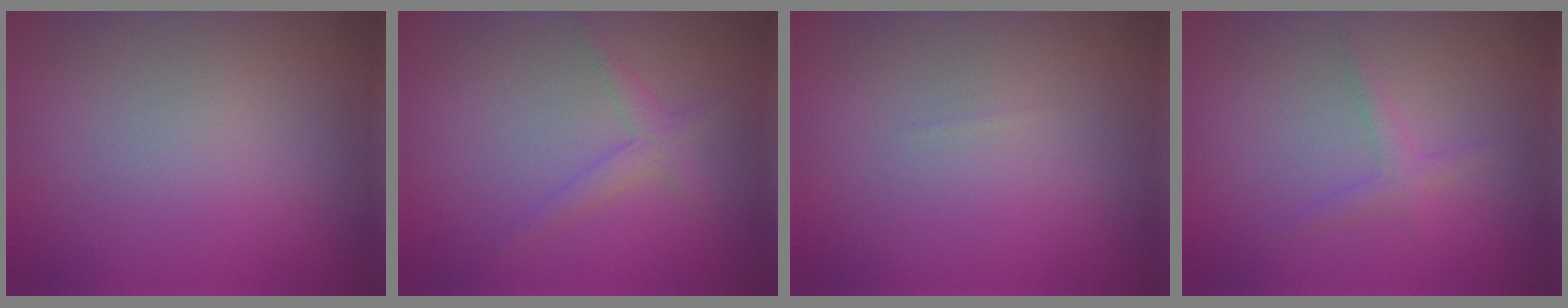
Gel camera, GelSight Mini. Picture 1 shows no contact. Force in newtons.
{"total": 1.8, "press": 1.8, "slide": 0.1}
{"total": 0.0}
{"total": 1.4, "press": 1.4, "slide": 0.0}